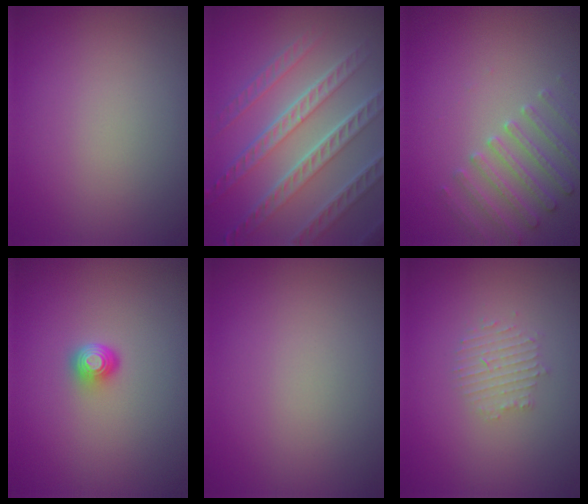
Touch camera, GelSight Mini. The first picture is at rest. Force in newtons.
{"total": 8.3, "press": 5.7, "slide": 5.9}
{"total": 3.0, "press": 2.9, "slide": 0.8}
{"total": 1.7, "press": 1.3, "slide": 1.1}
{"total": 0.0}
{"total": 1.8, "press": 1.7, "slide": 0.4}